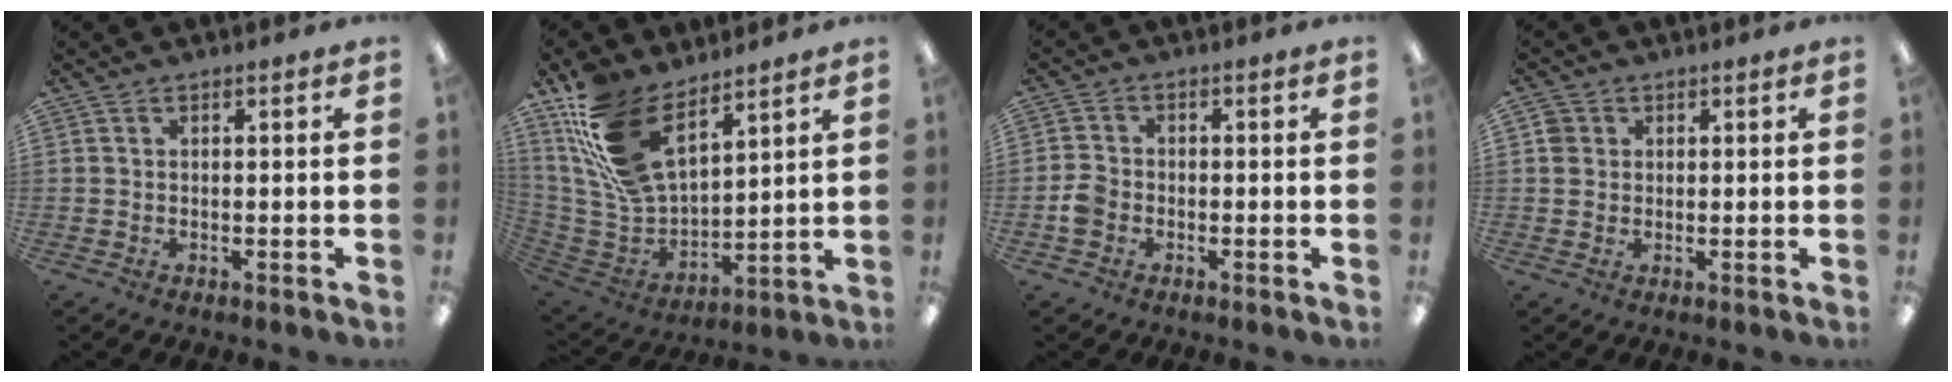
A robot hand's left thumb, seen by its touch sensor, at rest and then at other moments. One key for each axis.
{"total": 19.7, "fx": 11.8, "fy": 10.2, "fz": 12.0, "tx": -0.275, "ty": -0.055, "tz": 0.220}
{"total": 3.8, "fx": -1.5, "fy": 2.9, "fz": 1.8, "tx": -0.029, "ty": 0.010, "tz": -0.026}
{"total": 3.0, "fx": 0.9, "fy": 2.8, "fz": 0.5, "tx": 0.000, "ty": 0.000, "tz": 0.013}